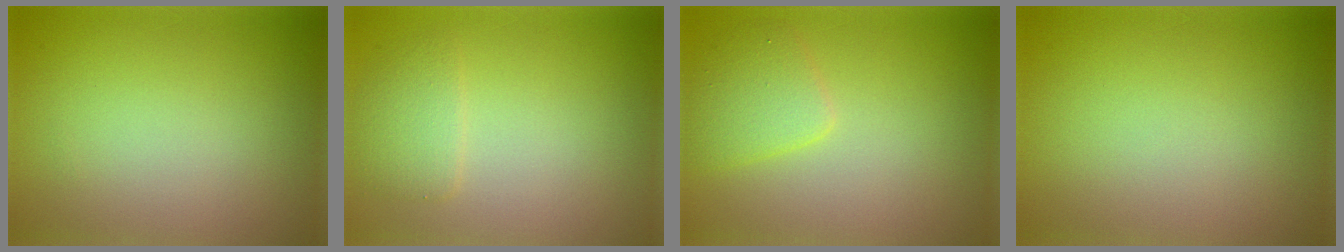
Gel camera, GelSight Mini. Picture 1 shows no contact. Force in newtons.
{"total": 2.0, "press": 2.0, "slide": 0.2}
{"total": 2.7, "press": 2.7, "slide": 0.1}
{"total": 0.0}